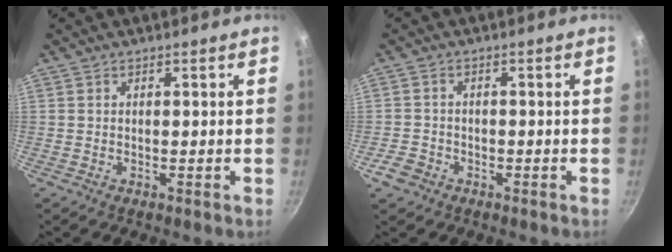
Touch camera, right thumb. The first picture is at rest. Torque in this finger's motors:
{"motor_torque": [-0.01, -0.16, -0.10, 0.05, 0.04]}